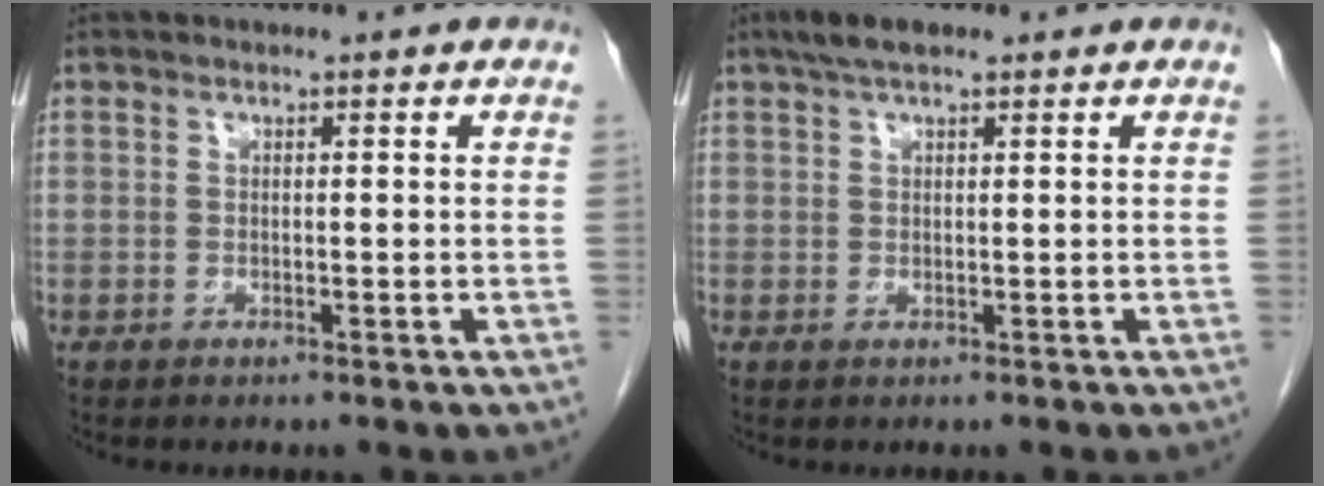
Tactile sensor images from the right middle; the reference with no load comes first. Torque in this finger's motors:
{"motor_torque": [1.11, -1.03, 0.68, 0.05]}